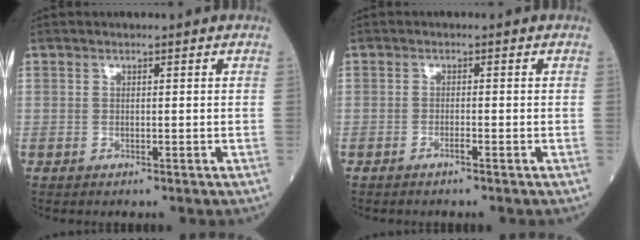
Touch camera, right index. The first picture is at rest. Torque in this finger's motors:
{"motor_torque": [-0.24, -0.07, -0.02, -0.01]}